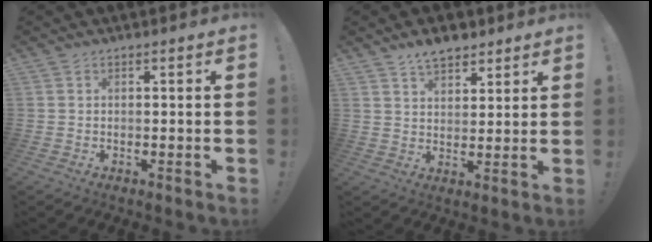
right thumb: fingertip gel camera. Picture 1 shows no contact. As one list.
[{"total": 6.9, "force": [5.3, 3.6, 2.6], "torque": [-0.042, -0.028, 0.099]}]